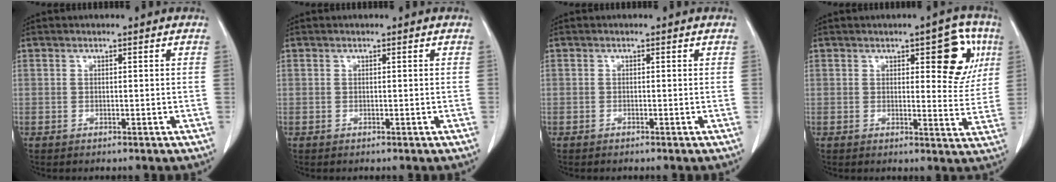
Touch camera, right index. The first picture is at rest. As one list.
[{"total": 0.0}, {"total": 0.0}, {"total": 8.5, "force": [3.5, 3.0, 7.1], "torque": [-0.072, 0.006, 0.040]}]